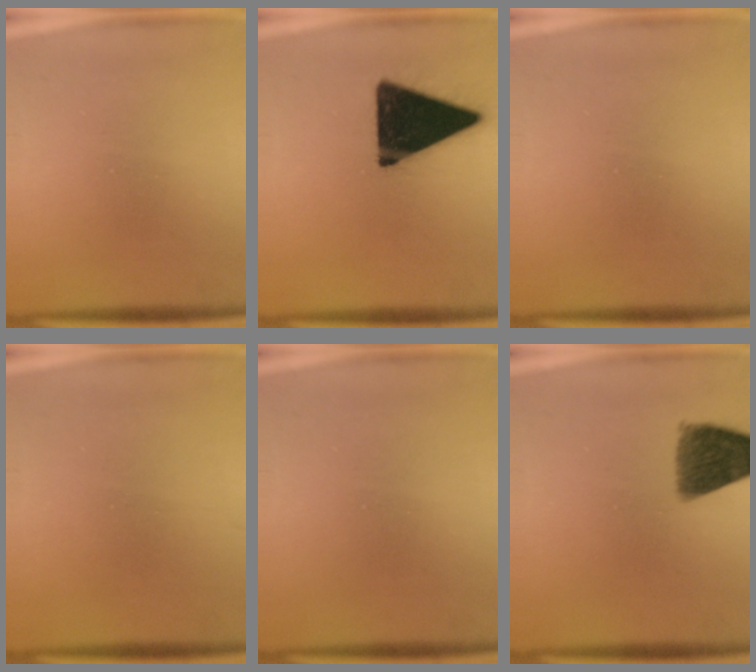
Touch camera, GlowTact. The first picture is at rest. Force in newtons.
{"total": 18.1}
{"total": 0.0}
{"total": 1.1}
{"total": 0.0}
{"total": 9.6}